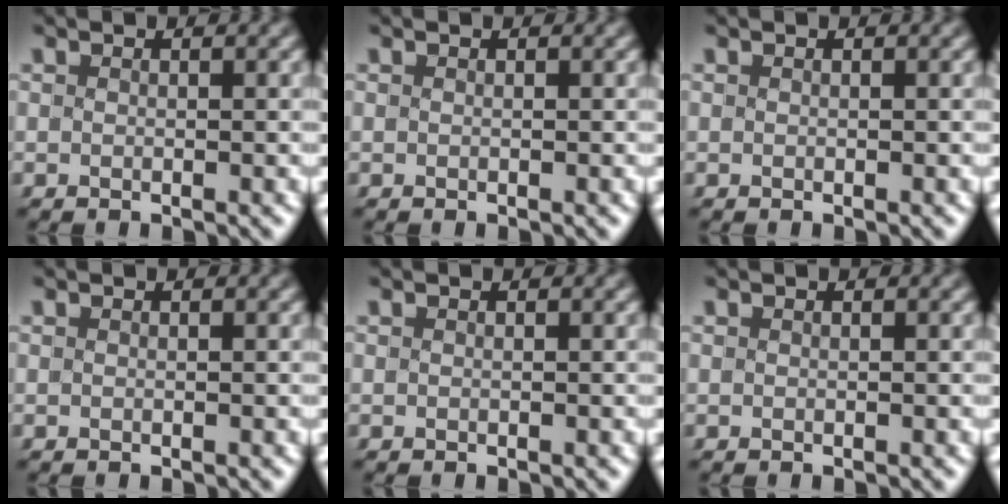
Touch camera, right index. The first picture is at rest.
{"total": 0.0}
{"total": 0.0}
{"total": 0.0}
{"total": 0.0}
{"total": 0.0}